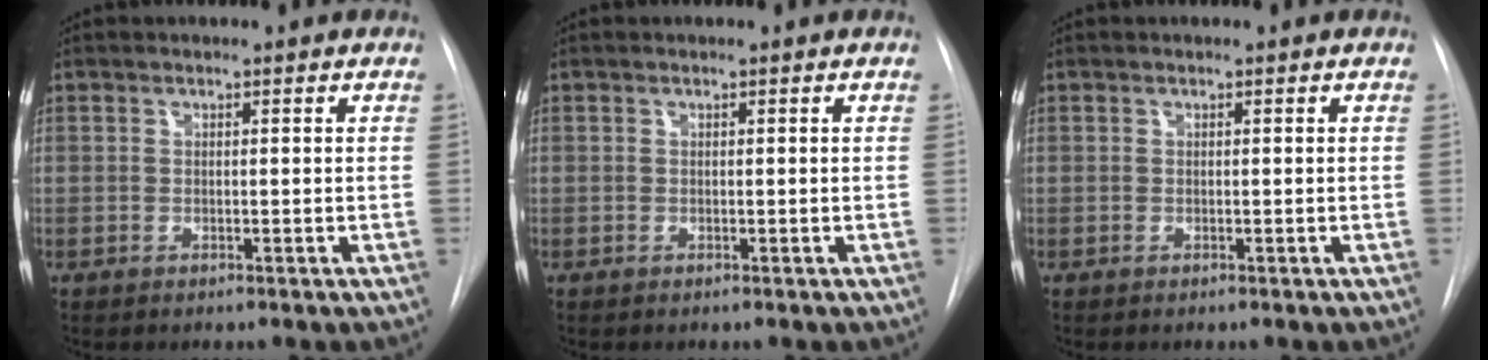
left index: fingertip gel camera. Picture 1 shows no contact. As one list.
[{"total": 0.0}, {"total": 0.0}]